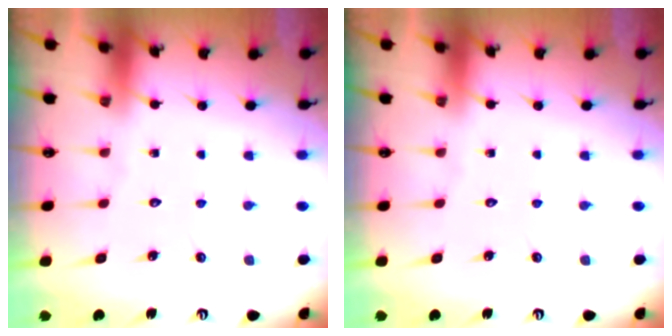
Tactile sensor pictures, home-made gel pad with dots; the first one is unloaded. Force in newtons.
{"total": 0.0}